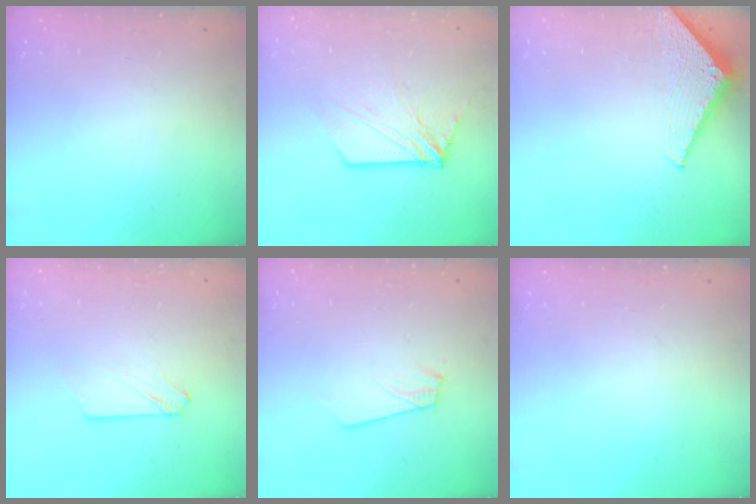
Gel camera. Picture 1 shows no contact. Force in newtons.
{"total": 10.0, "press": 10.0, "slide": 0.8}
{"total": 3.1, "press": 3.1, "slide": 0.2}
{"total": 3.0, "press": 3.0, "slide": 0.4}
{"total": 1.8, "press": 1.8, "slide": 0.1}
{"total": 0.0}